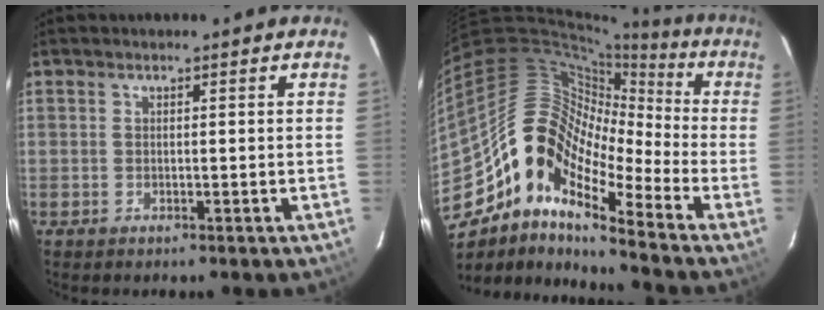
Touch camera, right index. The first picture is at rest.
{"total": 16.5, "force": [-9.5, 7.0, 11.5], "torque": [-0.187, 0.001, -0.199]}